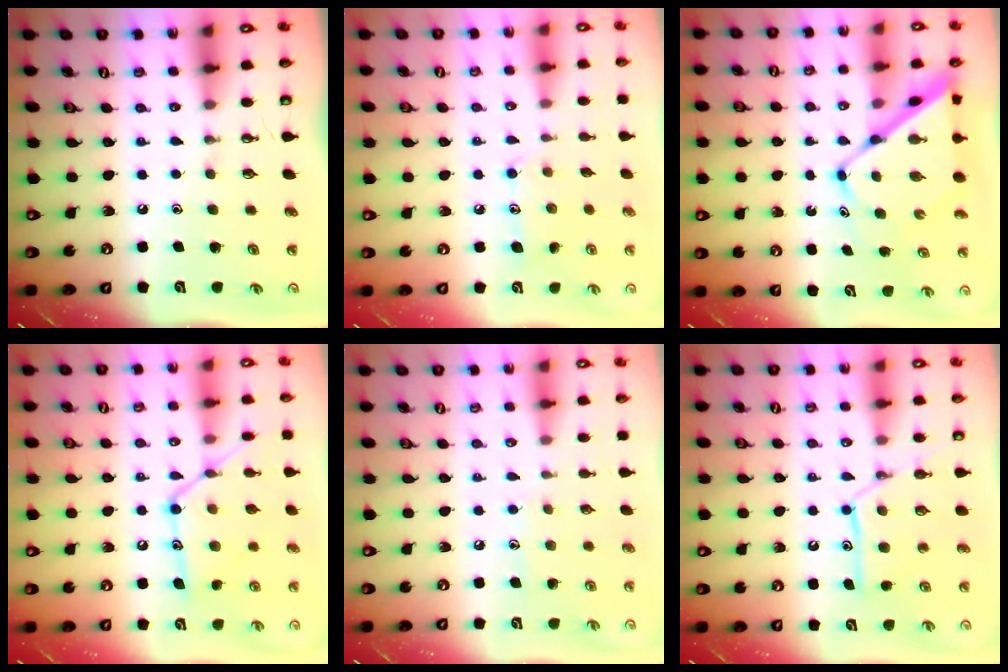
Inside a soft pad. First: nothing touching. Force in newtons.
{"total": 9.7, "press": 9.6, "slide": 0.7}
{"total": 11.6, "press": 11.5, "slide": 0.9}
{"total": 15.6, "press": 15.6, "slide": 1.1}
{"total": 5.4, "press": 5.4, "slide": 0.6}
{"total": 12.5, "press": 12.5, "slide": 1.0}